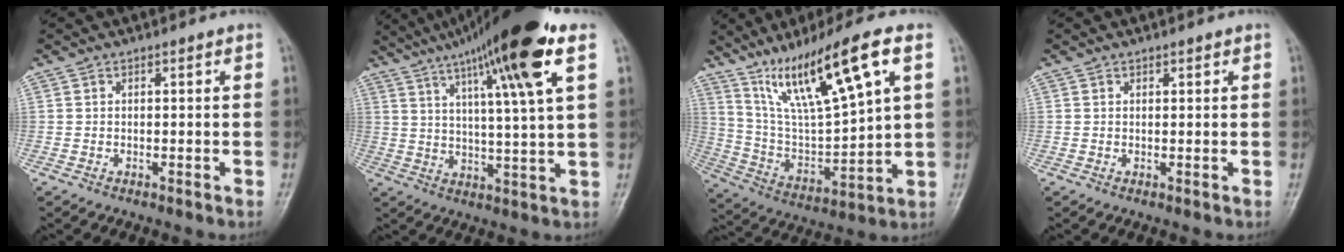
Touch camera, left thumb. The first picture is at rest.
{"total": 20.1, "force": [10.9, 1.7, 16.9], "torque": [-0.268, -0.010, 0.172]}
{"total": 19.4, "force": [10.0, 3.7, 16.3], "torque": [-0.276, -0.027, 0.193]}
{"total": 0.8, "force": [0.5, 0.5, 0.5], "torque": [0.003, -0.002, 0.005]}